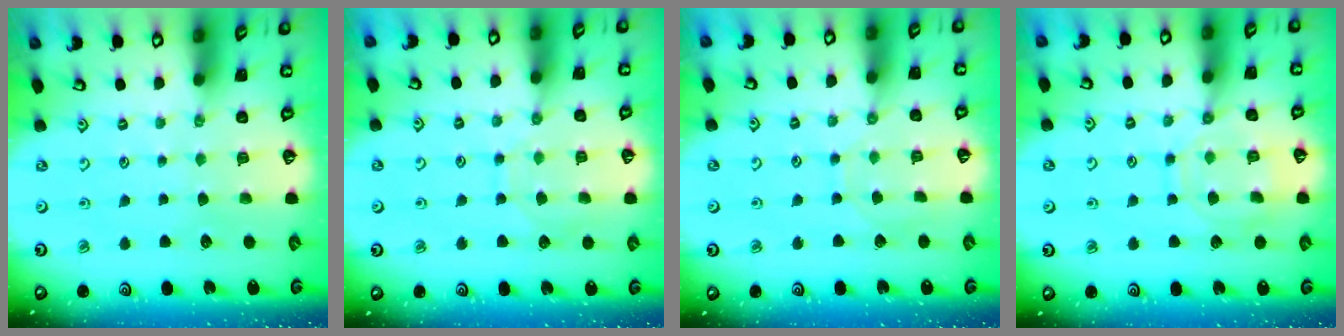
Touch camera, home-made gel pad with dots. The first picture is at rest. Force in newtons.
{"total": 7.6, "press": 7.6, "slide": 0.5}
{"total": 5.0, "press": 5.0, "slide": 0.5}
{"total": 12.4, "press": 12.3, "slide": 1.1}